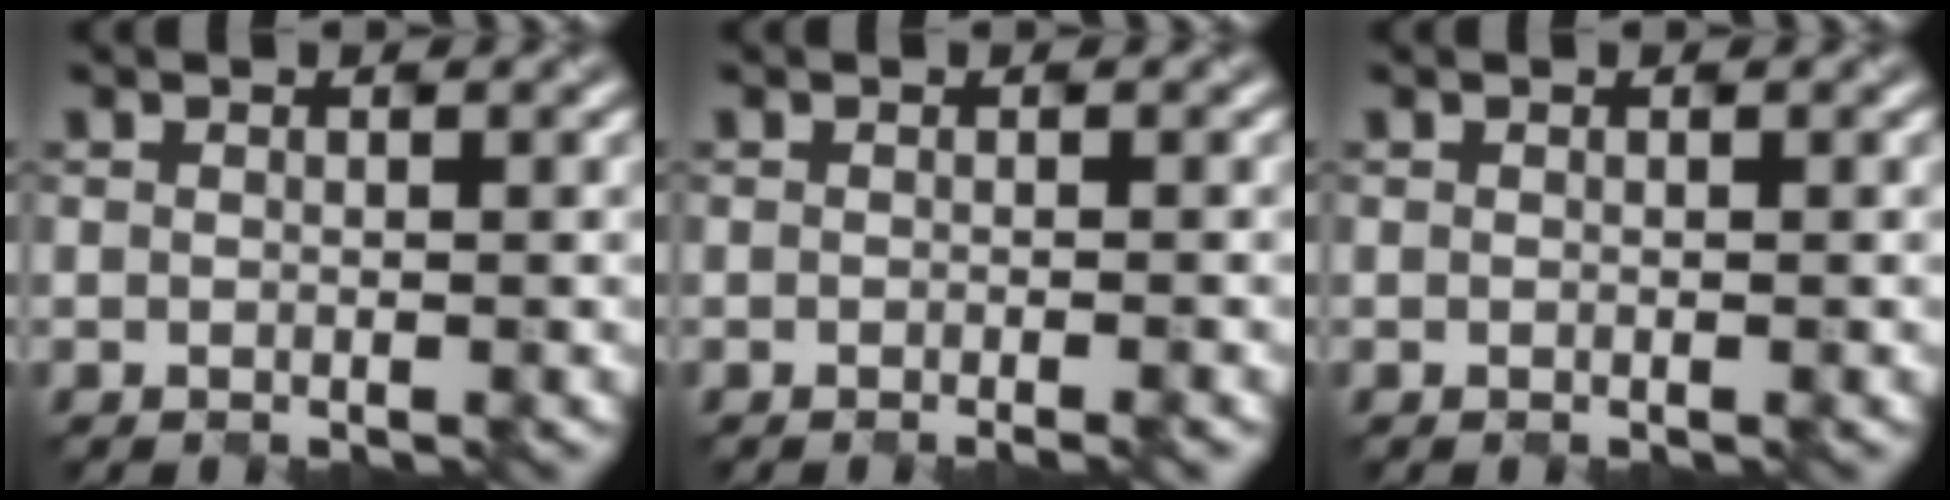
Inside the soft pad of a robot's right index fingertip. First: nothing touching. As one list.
[{"total": 1.2, "force": [-0.5, 0.4, 1.0], "torque": [-0.006, 0.001, -0.009]}, {"total": 0.0}]